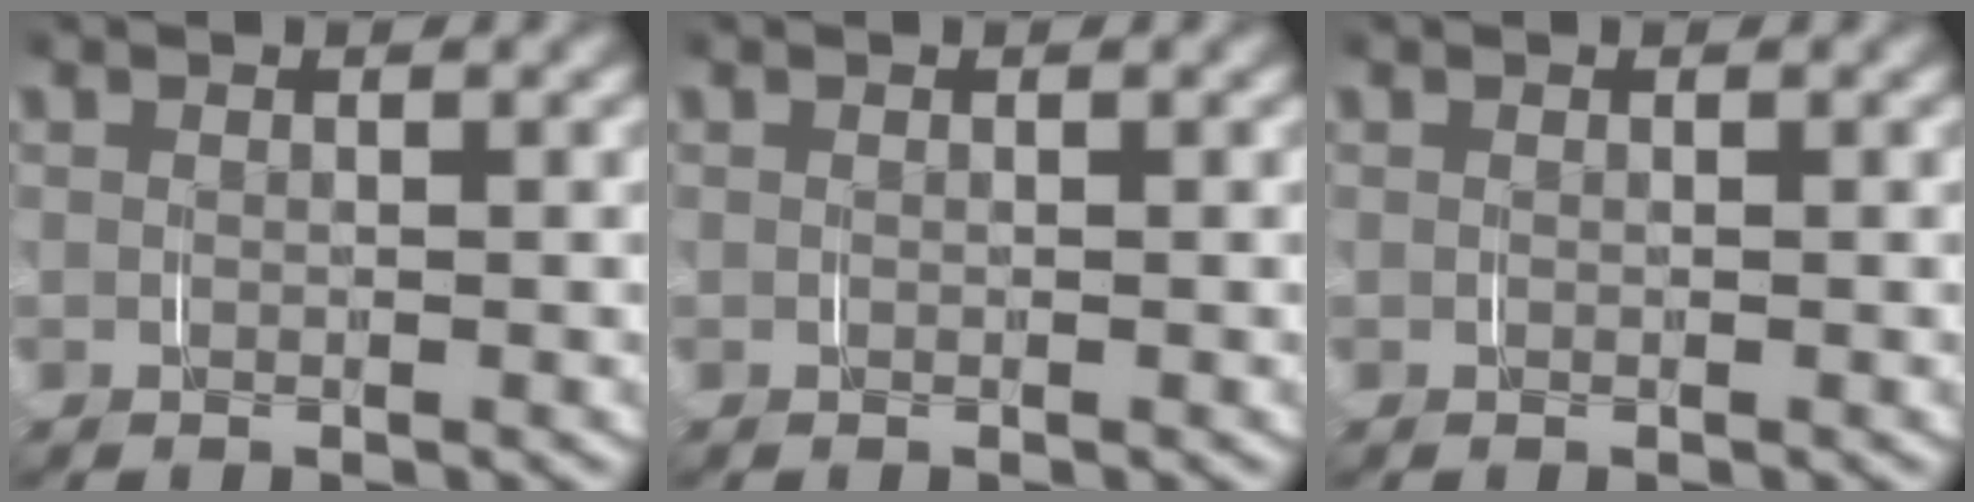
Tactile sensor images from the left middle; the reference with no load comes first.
{"total": 0.0}
{"total": 0.0}